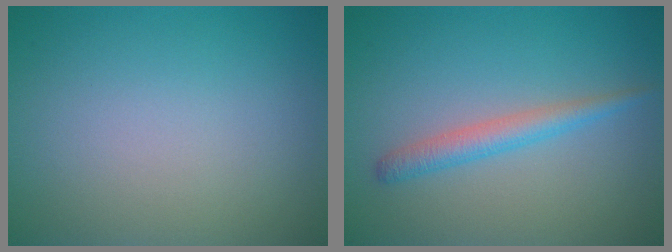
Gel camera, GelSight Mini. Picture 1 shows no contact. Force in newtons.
{"total": 2.2, "press": 2.2, "slide": 0.1}